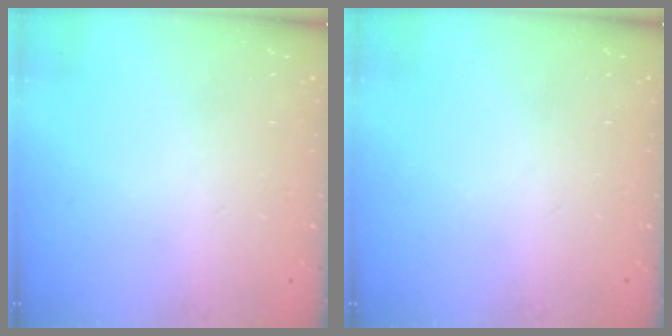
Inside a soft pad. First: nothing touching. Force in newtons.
{"total": 0.0}